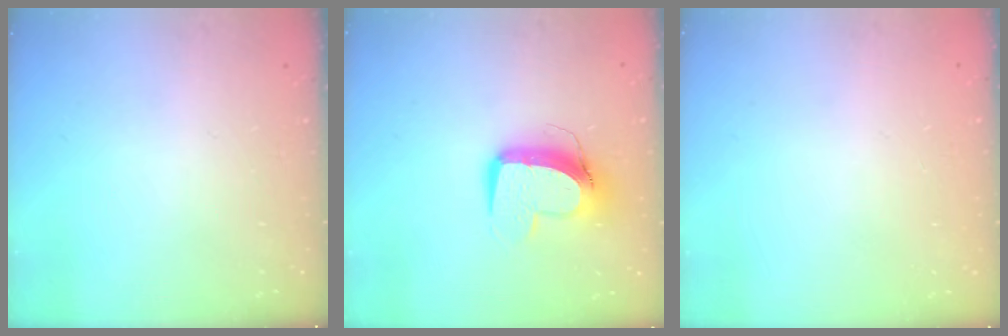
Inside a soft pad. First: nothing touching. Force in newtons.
{"total": 11.5, "press": 11.5, "slide": 1.4}
{"total": 0.0}